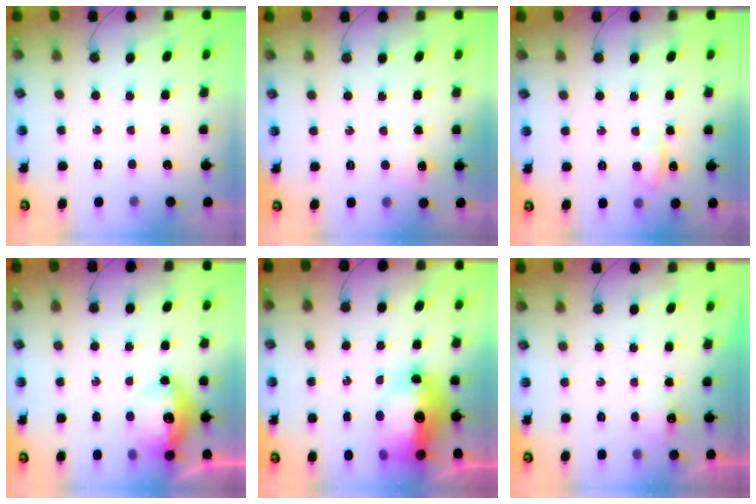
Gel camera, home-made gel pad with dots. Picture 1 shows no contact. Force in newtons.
{"total": 5.1, "press": 5.0, "slide": 0.7}
{"total": 6.7, "press": 6.6, "slide": 0.8}
{"total": 13.0, "press": 13.0, "slide": 1.1}
{"total": 17.7, "press": 17.7, "slide": 1.7}
{"total": 3.9, "press": 3.8, "slide": 0.6}